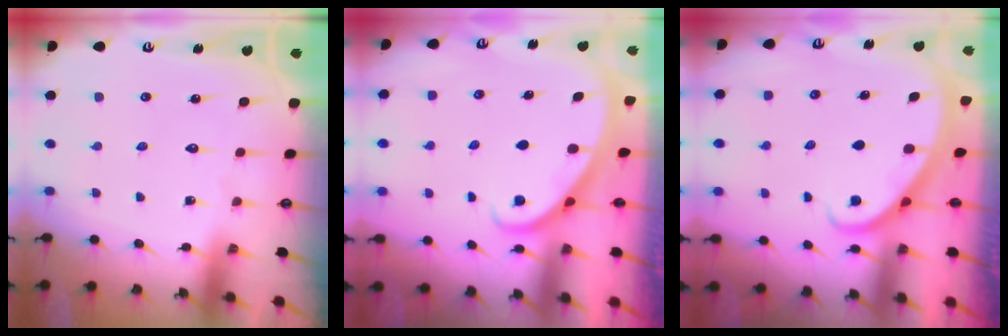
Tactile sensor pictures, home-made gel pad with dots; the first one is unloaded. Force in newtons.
{"total": 2.1, "press": 2.1, "slide": 0.2}
{"total": 2.4, "press": 2.4, "slide": 0.2}